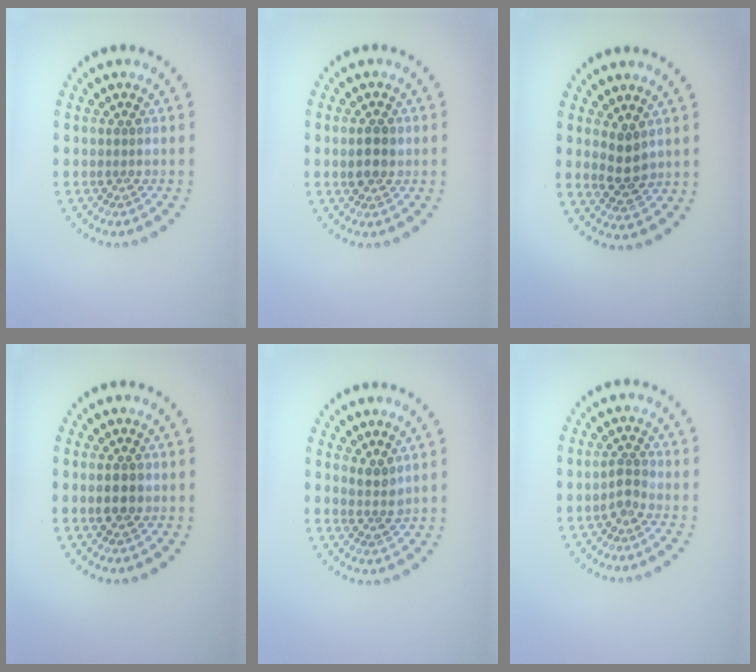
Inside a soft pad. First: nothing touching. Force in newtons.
{"total": 2.2, "press": 2.2, "slide": 0.0}
{"total": 2.8, "press": 2.7, "slide": 0.8}
{"total": 2.5, "press": 2.5, "slide": 0.2}
{"total": 1.8, "press": 1.4, "slide": 1.0}
{"total": 1.6, "press": 1.3, "slide": 1.0}